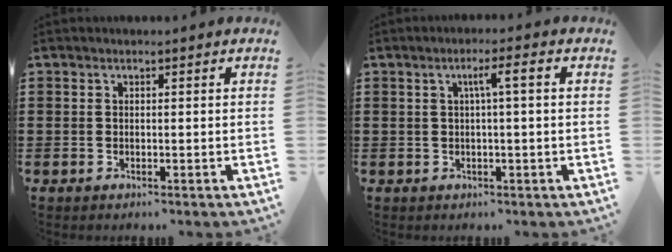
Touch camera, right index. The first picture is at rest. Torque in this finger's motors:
{"motor_torque": [0.62, -0.19, 0.14, 0.07]}